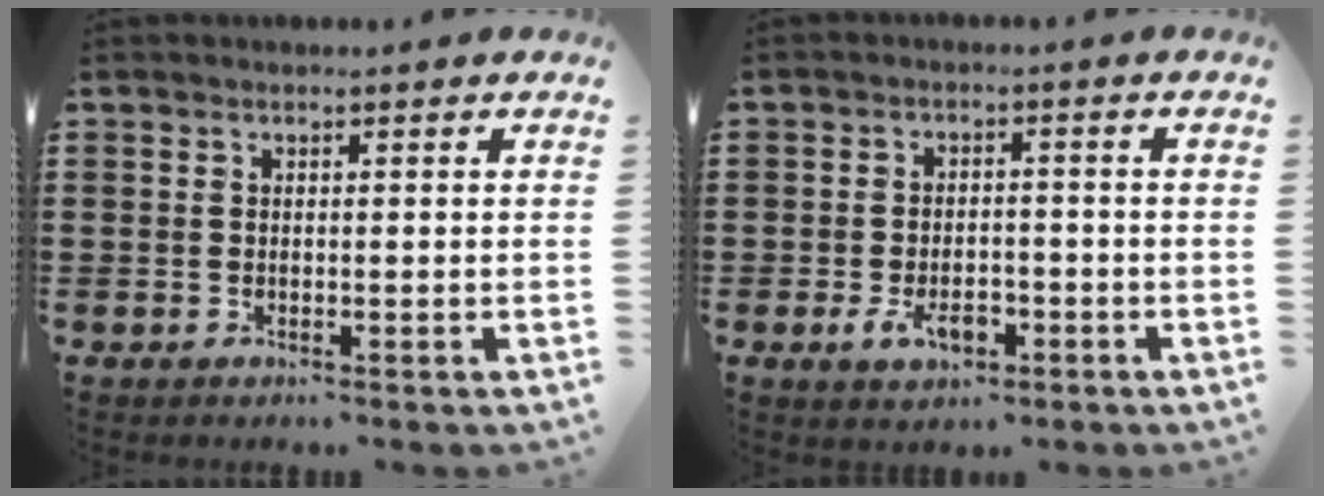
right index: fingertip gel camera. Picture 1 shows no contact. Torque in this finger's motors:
{"motor_torque": [1.54, 0.60, 0.15, 0.06]}